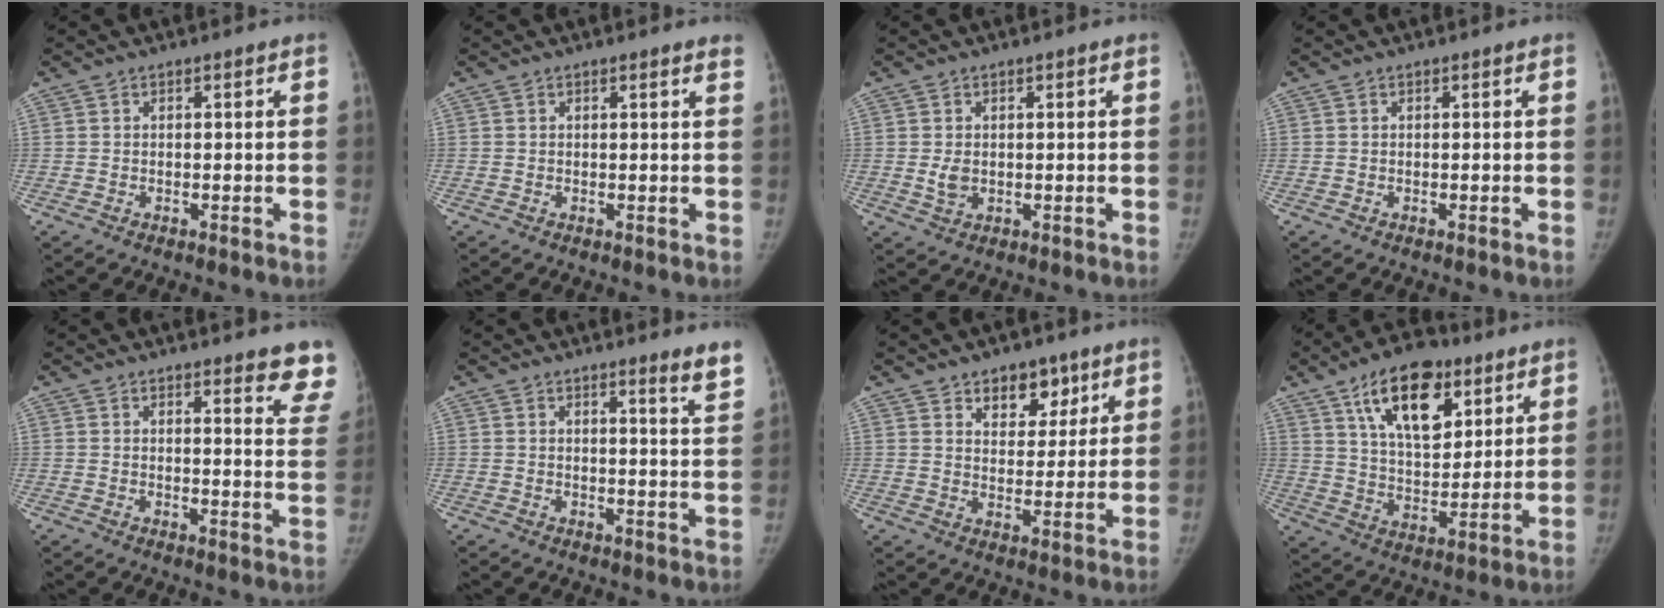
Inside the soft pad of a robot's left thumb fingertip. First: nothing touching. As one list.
[{"total": 1.6, "force": [1.4, 0.1, 0.8], "torque": [-0.008, -0.004, 0.009]}, {"total": 2.5, "force": [0.1, 1.9, 1.6], "torque": [-0.022, -0.004, 0.006]}, {"total": 0.0}, {"total": 9.3, "force": [8.2, 1.9, 3.8], "torque": [-0.007, -0.055, 0.068]}, {"total": 4.6, "force": [3.9, -0.1, 2.5], "torque": [-0.030, -0.035, 0.037]}, {"total": 7.9, "force": [4.8, 5.0, 3.7], "torque": [-0.012, -0.024, 0.074]}, {"total": 17.3, "force": [9.0, 8.9, 11.7], "torque": [-0.143, -0.036, 0.155]}]